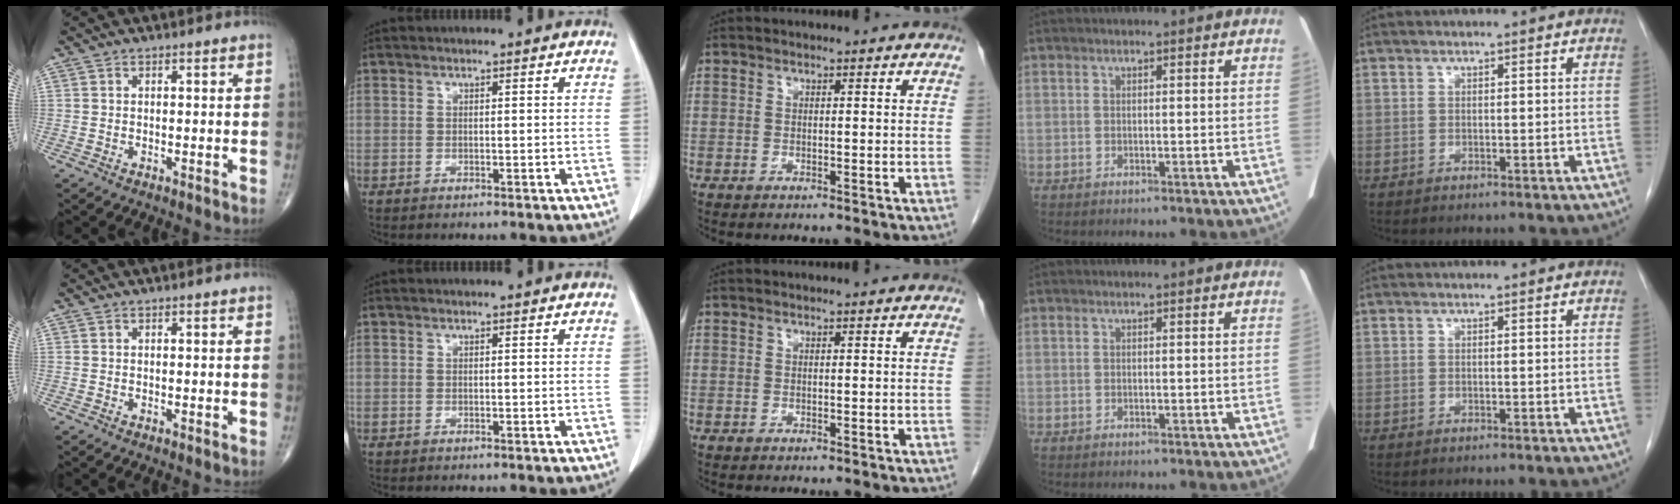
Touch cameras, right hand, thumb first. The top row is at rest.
{}